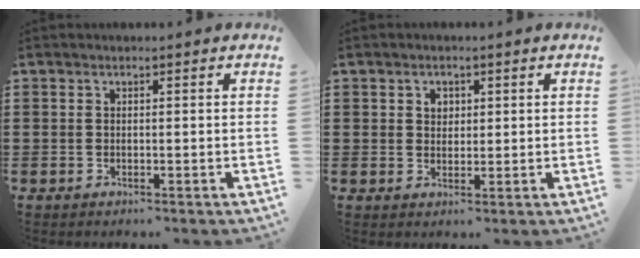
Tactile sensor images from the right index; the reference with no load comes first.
{"total": 1.9, "force": [0.8, 1.5, 0.8], "torque": [-0.021, 0.008, 0.014]}